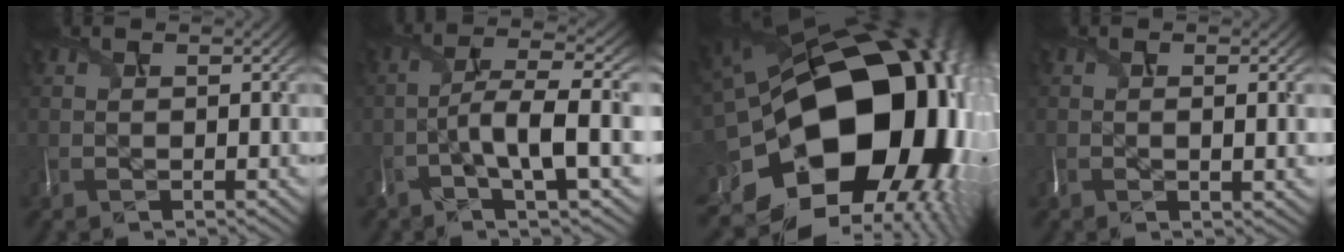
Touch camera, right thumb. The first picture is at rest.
{"total": 8.3, "force": [-2.1, 1.9, 7.8], "torque": [-0.143, 0.010, -0.027]}
{"total": 20.9, "force": [-3.3, 15.1, 14.1], "torque": [-0.257, -0.058, -0.030]}
{"total": 3.0, "force": [-0.1, 0.9, 2.9], "torque": [-0.041, 0.008, 0.007]}